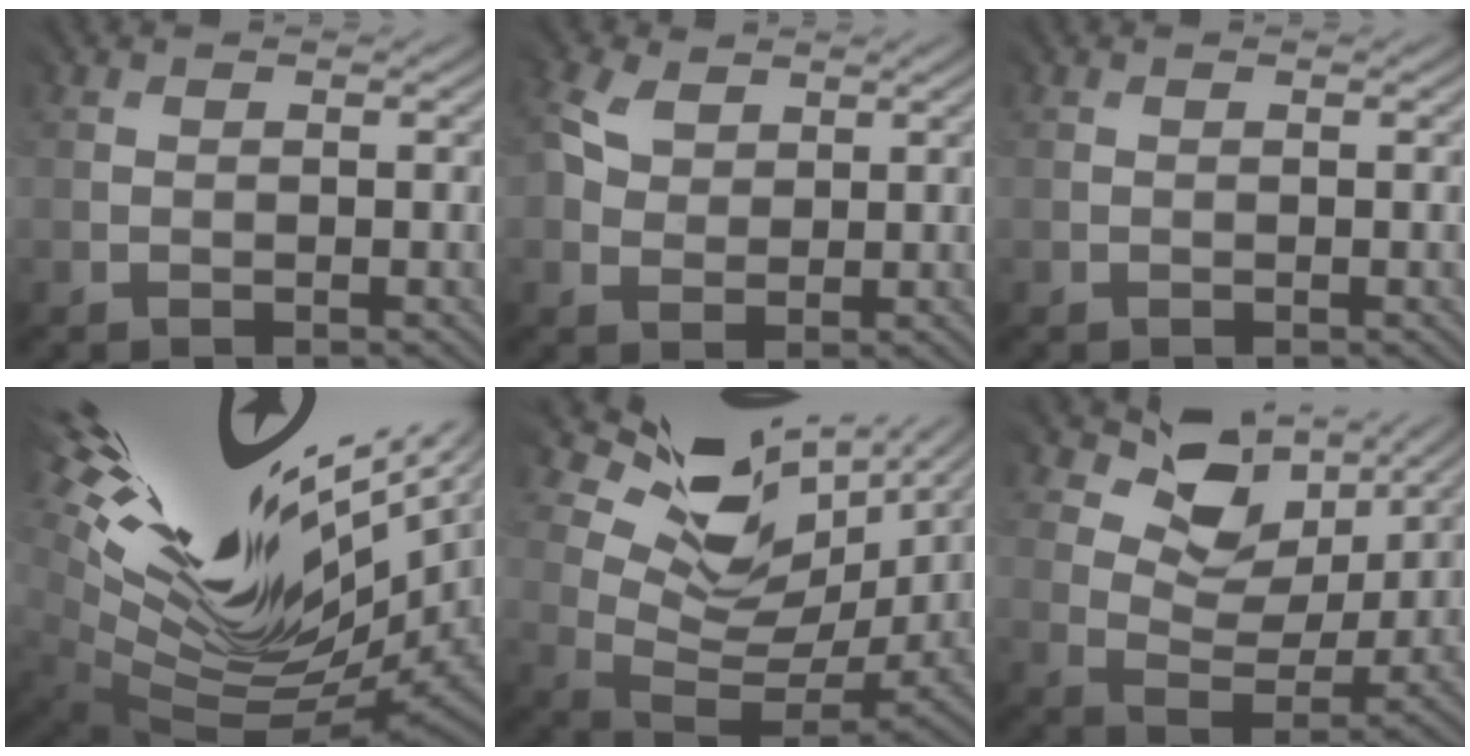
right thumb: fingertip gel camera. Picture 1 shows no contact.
{"total": 5.0, "force": [2.7, 3.8, 1.9], "torque": [-0.088, 0.014, 0.055]}
{"total": 0.0}
{"total": 14.7, "force": [4.5, 5.5, 12.9], "torque": [-0.219, 0.000, 0.097]}
{"total": 12.2, "force": [6.3, 6.2, 8.4], "torque": [-0.158, -0.001, 0.121]}
{"total": 7.8, "force": [4.8, 4.8, 3.9], "torque": [-0.085, -0.005, 0.084]}